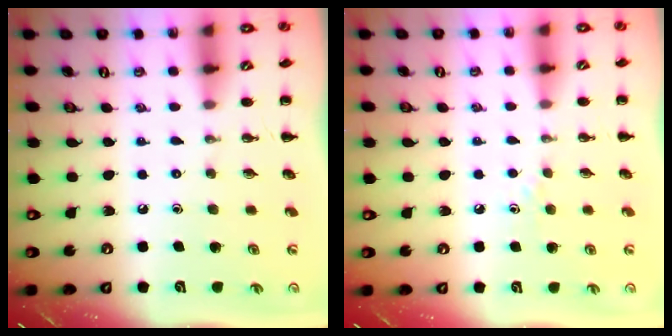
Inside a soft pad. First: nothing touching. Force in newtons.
{"total": 3.0, "press": 2.7, "slide": 1.2}